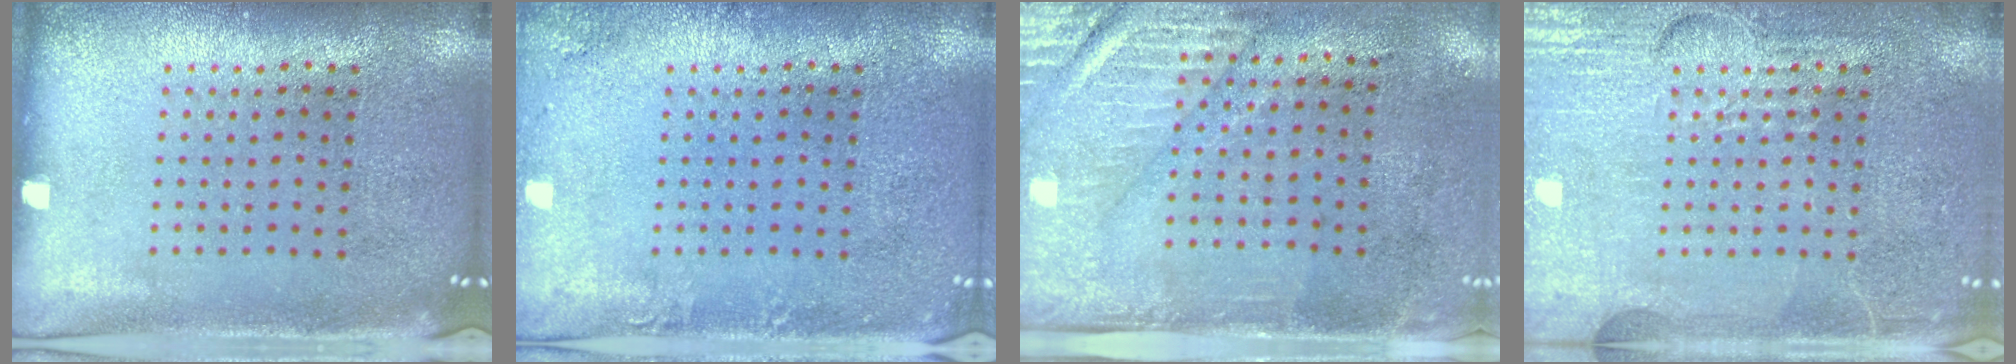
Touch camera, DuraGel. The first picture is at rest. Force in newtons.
{"total": 1.3, "press": 1.3, "slide": 0.0}
{"total": 2.9, "press": 2.4, "slide": 1.6}
{"total": 5.4, "press": 5.3, "slide": 0.6}